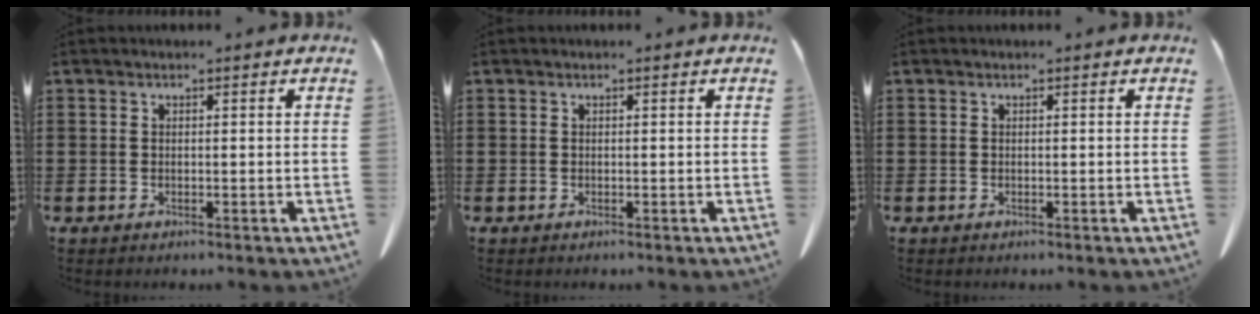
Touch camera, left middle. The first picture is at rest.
{"total": 0.0}
{"total": 0.0}